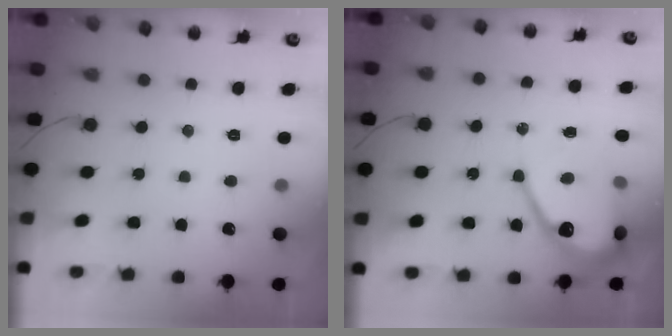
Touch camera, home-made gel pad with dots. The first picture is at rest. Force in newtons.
{"total": 11.5, "press": 11.5, "slide": 1.1}